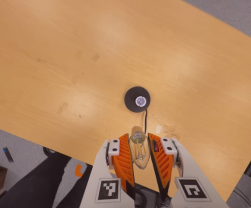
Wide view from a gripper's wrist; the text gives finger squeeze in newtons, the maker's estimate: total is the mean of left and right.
{"total": 13.6, "left": 14.3, "right": 12.8}